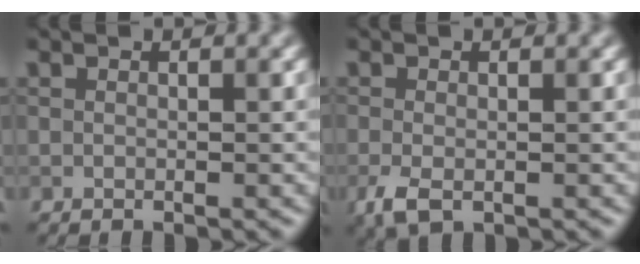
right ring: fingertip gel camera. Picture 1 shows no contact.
{"total": 2.4, "force": [-1.0, 1.2, 1.8], "torque": [-0.043, -0.009, -0.019]}